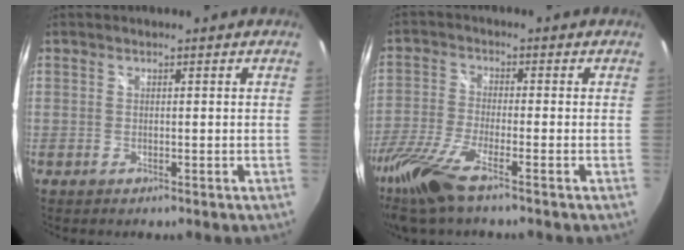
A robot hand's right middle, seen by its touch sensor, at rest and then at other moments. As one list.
[{"total": 11.5, "force": [-8.3, 1.2, 7.9], "torque": [-0.186, -0.041, -0.162]}]